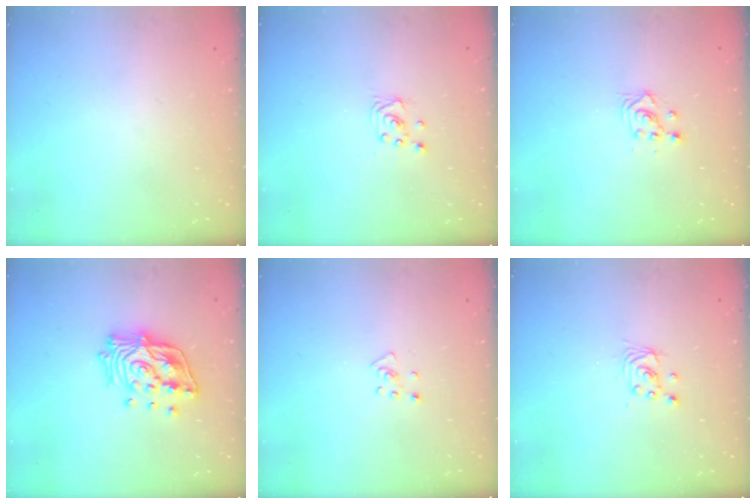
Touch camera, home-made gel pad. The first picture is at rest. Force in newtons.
{"total": 2.3, "press": 2.3, "slide": 0.2}
{"total": 2.3, "press": 2.3, "slide": 0.2}
{"total": 17.1, "press": 16.9, "slide": 2.5}
{"total": 3.6, "press": 3.6, "slide": 0.2}
{"total": 2.5, "press": 2.5, "slide": 0.1}